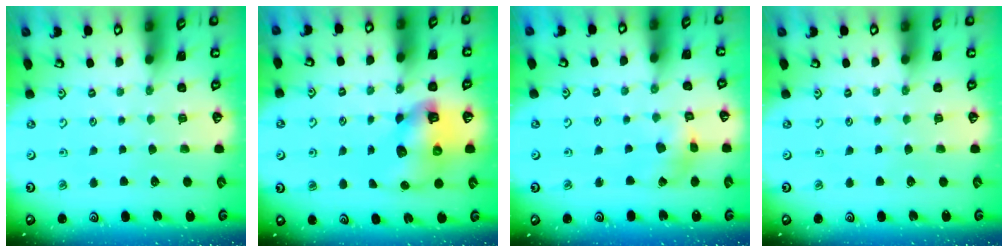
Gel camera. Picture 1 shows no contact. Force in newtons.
{"total": 10.5, "press": 10.4, "slide": 1.2}
{"total": 4.3, "press": 4.3, "slide": 0.4}
{"total": 0.0}